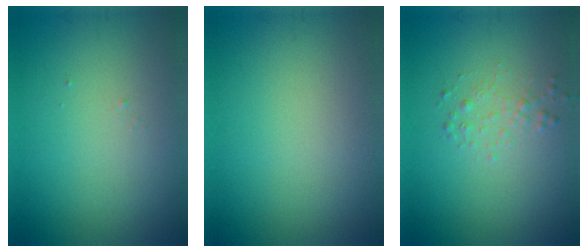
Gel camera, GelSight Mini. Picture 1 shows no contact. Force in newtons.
{"total": 0.0}
{"total": 1.3, "press": 1.3, "slide": 0.0}